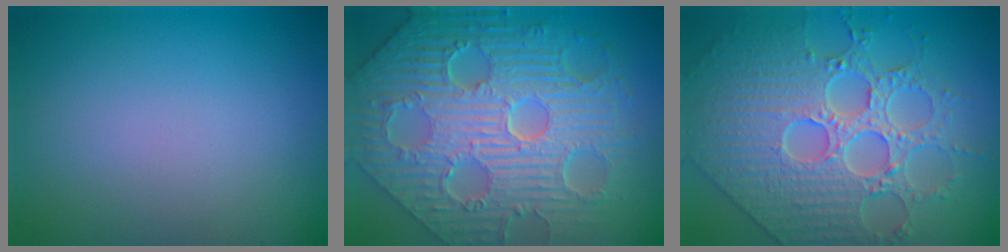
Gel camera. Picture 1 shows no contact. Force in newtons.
{"total": 11.9, "press": 8.0, "slide": 8.8}
{"total": 6.7, "press": 6.0, "slide": 2.9}